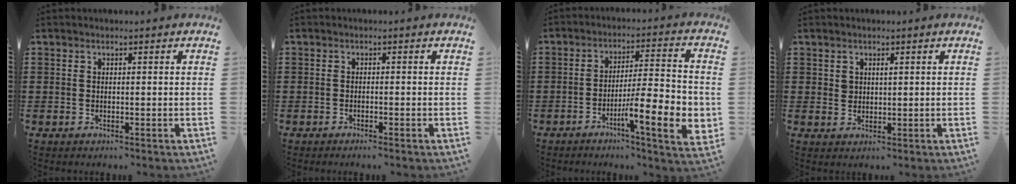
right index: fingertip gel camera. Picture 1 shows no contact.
{"total": 0.8, "force": [-0.6, 0.0, 0.5], "torque": [-0.009, -0.003, -0.012]}
{"total": 10.7, "force": [-3.7, 1.8, 9.8], "torque": [-0.160, -0.010, -0.066]}
{"total": 1.2, "force": [0.5, 0.9, 0.6], "torque": [-0.014, 0.002, 0.011]}